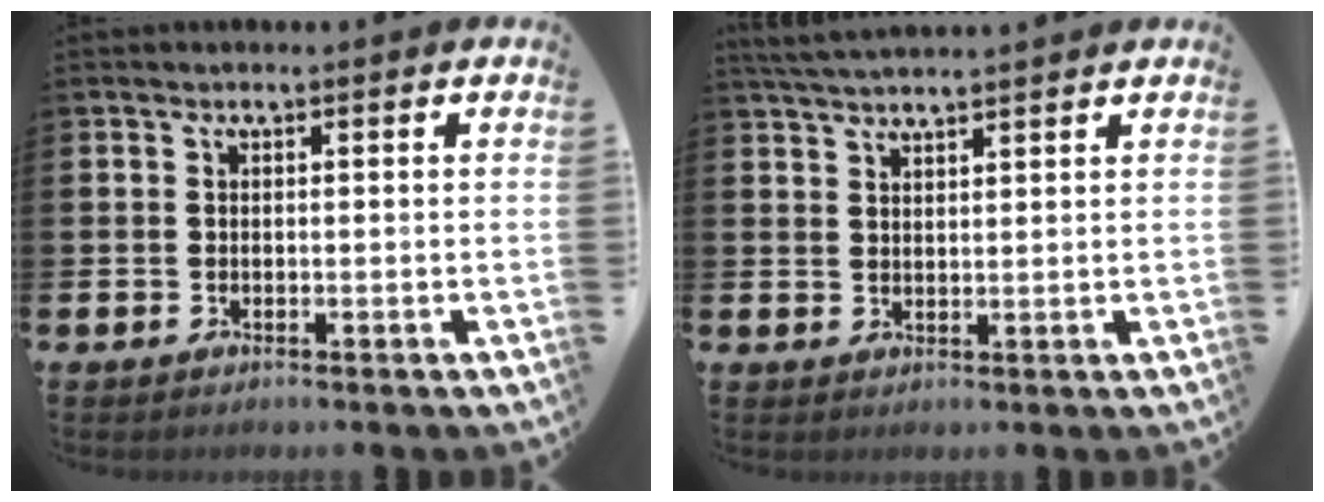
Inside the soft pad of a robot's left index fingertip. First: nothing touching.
{"total": 3.3, "force": [3.2, -0.1, 0.6], "torque": [-0.016, -0.010, 0.059]}